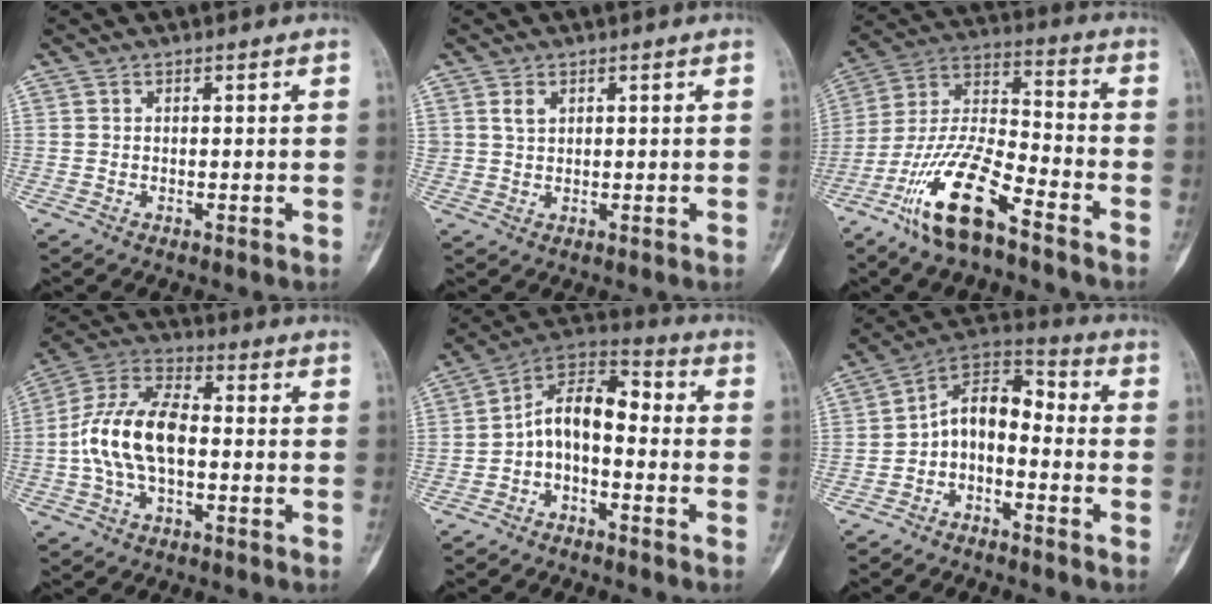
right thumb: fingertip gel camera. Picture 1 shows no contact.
{"total": 2.1, "force": [1.1, 1.4, 1.2], "torque": [-0.018, -0.003, 0.026]}
{"total": 16.1, "force": [-10.0, 4.8, 11.7], "torque": [-0.228, 0.065, -0.193]}
{"total": 13.5, "force": [-1.2, 7.2, 11.3], "torque": [-0.227, 0.037, -0.028]}
{"total": 10.1, "force": [-2.1, 5.8, 7.9], "torque": [-0.114, 0.065, -0.053]}
{"total": 9.7, "force": [-3.1, 6.0, 7.1], "torque": [-0.096, 0.072, -0.070]}